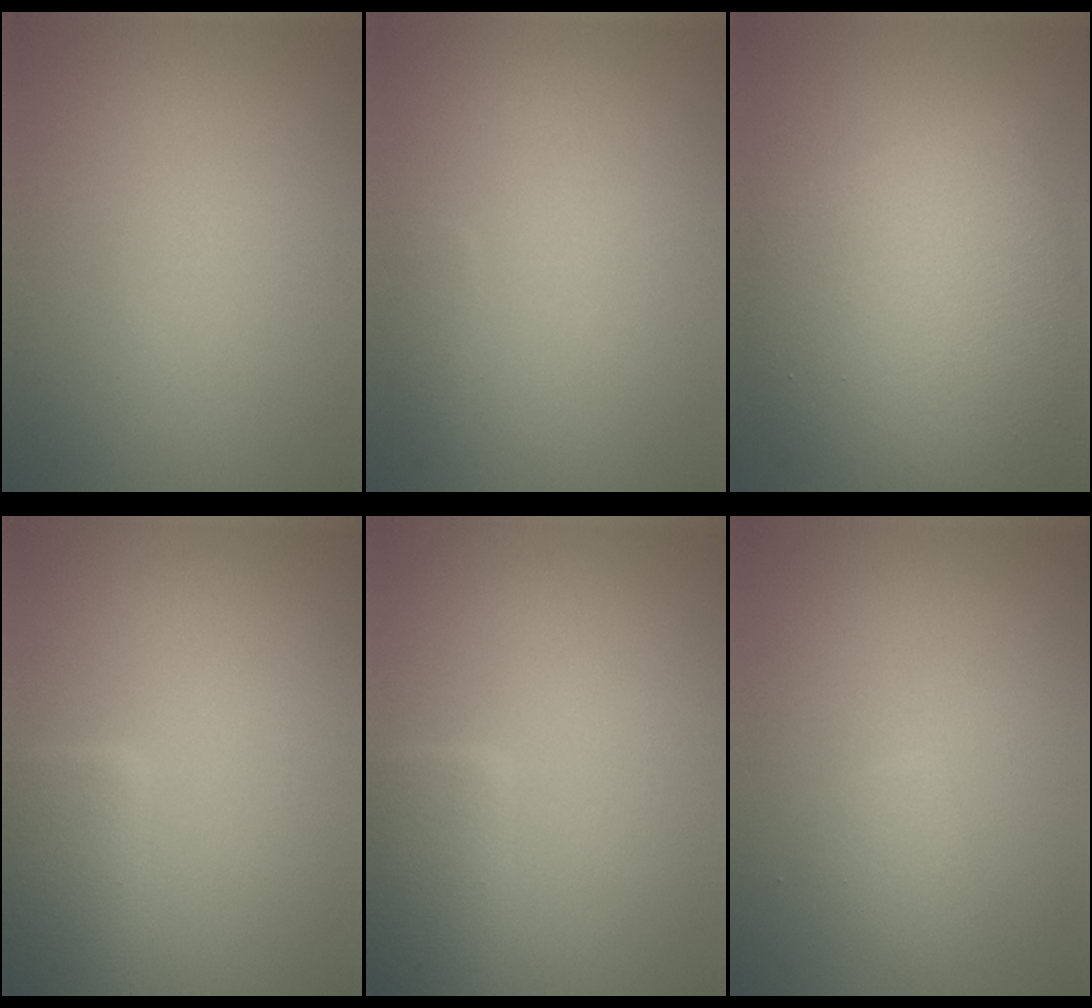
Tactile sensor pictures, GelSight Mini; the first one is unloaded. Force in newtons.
{"total": 0.6, "press": 0.6, "slide": 0.0}
{"total": 8.1, "press": 8.1, "slide": 0.4}
{"total": 4.1, "press": 4.1, "slide": 0.4}
{"total": 4.1, "press": 4.1, "slide": 0.4}
{"total": 1.4, "press": 1.4, "slide": 0.1}